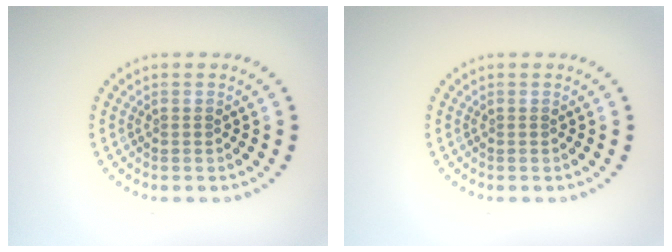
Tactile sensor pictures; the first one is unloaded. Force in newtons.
{"total": 0.0}